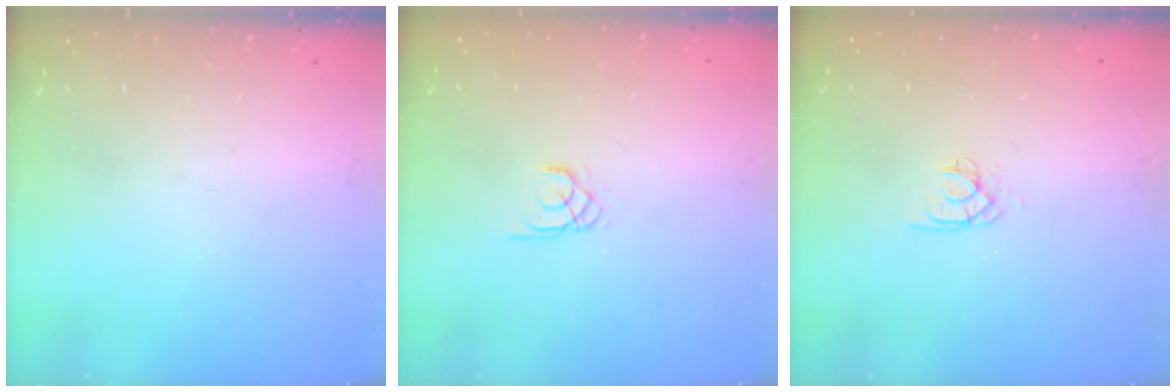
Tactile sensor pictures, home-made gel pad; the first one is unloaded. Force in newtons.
{"total": 1.3, "press": 1.3, "slide": 0.1}
{"total": 1.9, "press": 1.9, "slide": 0.2}